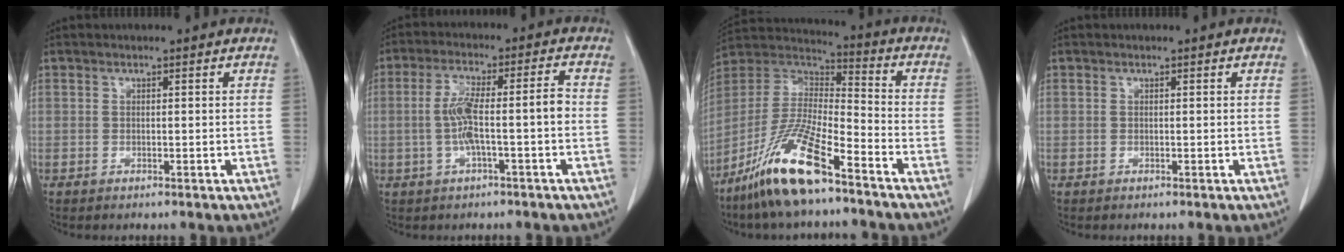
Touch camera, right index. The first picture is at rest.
{"total": 7.6, "force": [-1.3, 0.7, 7.5], "torque": [-0.146, 0.024, -0.023]}
{"total": 15.4, "force": [-10.2, 2.4, 11.3], "torque": [-0.236, -0.009, -0.193]}
{"total": 0.0}